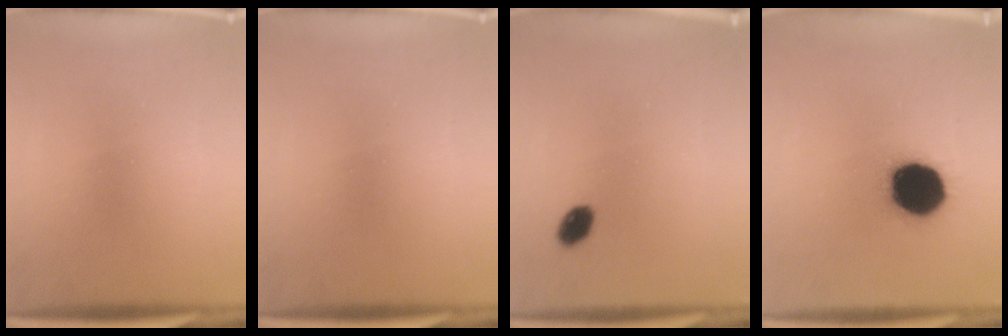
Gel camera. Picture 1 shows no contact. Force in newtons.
{"total": 0.0}
{"total": 3.5}
{"total": 19.7}